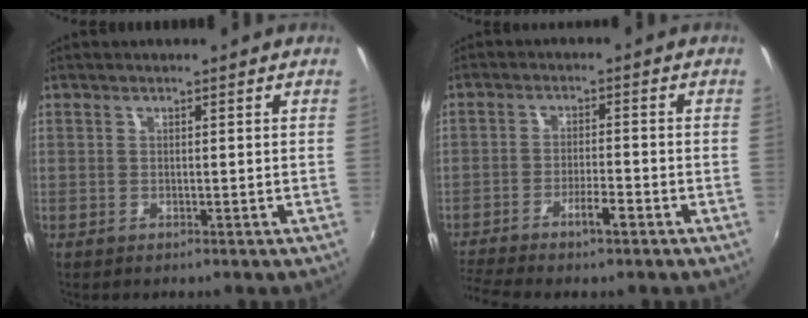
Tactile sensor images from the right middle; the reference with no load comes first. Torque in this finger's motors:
{"motor_torque": [1.07, -1.07, 0.11, 0.06]}